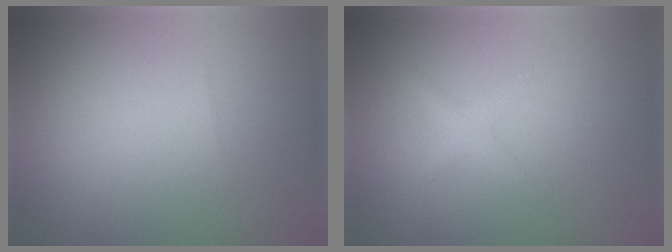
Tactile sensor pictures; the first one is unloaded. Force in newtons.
{"total": 1.3, "press": 1.3, "slide": 0.1}